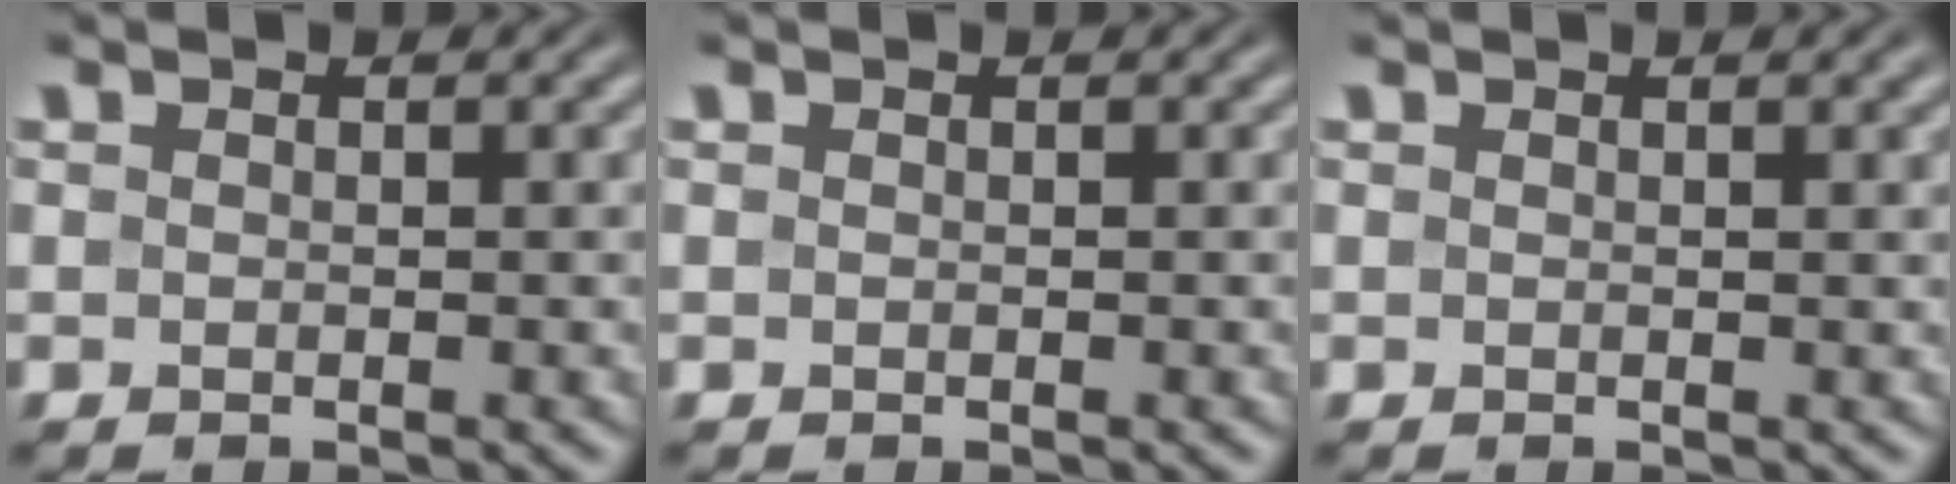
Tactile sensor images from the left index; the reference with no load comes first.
{"total": 0.0}
{"total": 2.0, "force": [1.0, 0.7, 1.6], "torque": [-0.014, 0.001, 0.007]}